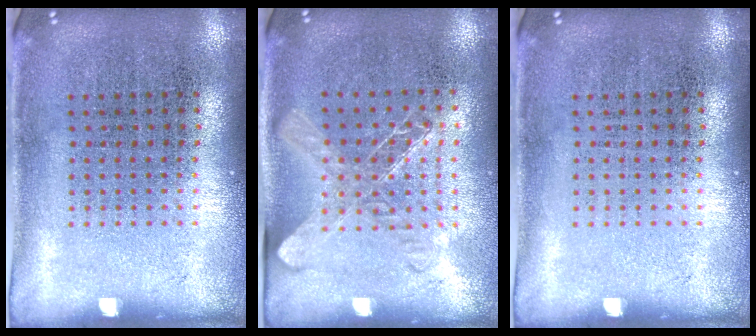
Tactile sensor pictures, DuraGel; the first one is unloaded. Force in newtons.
{"total": 1.5, "press": 1.3, "slide": 0.6}
{"total": 0.0}